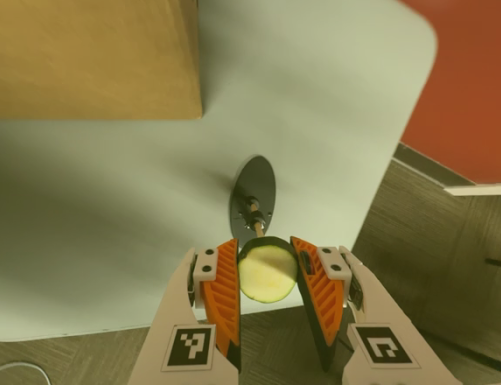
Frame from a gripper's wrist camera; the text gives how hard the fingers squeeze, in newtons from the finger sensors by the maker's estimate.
{"total": 11.4, "left": 11.8, "right": 11.0}